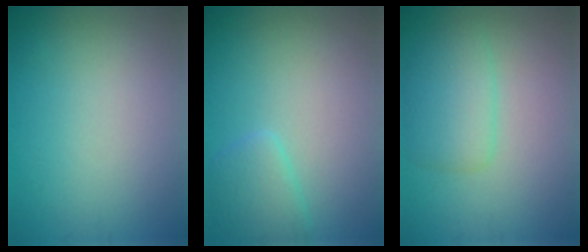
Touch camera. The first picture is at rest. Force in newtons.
{"total": 2.1, "press": 2.1, "slide": 0.2}
{"total": 3.0, "press": 3.0, "slide": 0.2}